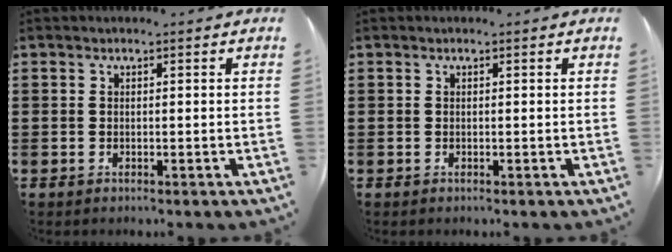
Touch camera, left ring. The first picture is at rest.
{"total": 0.0}